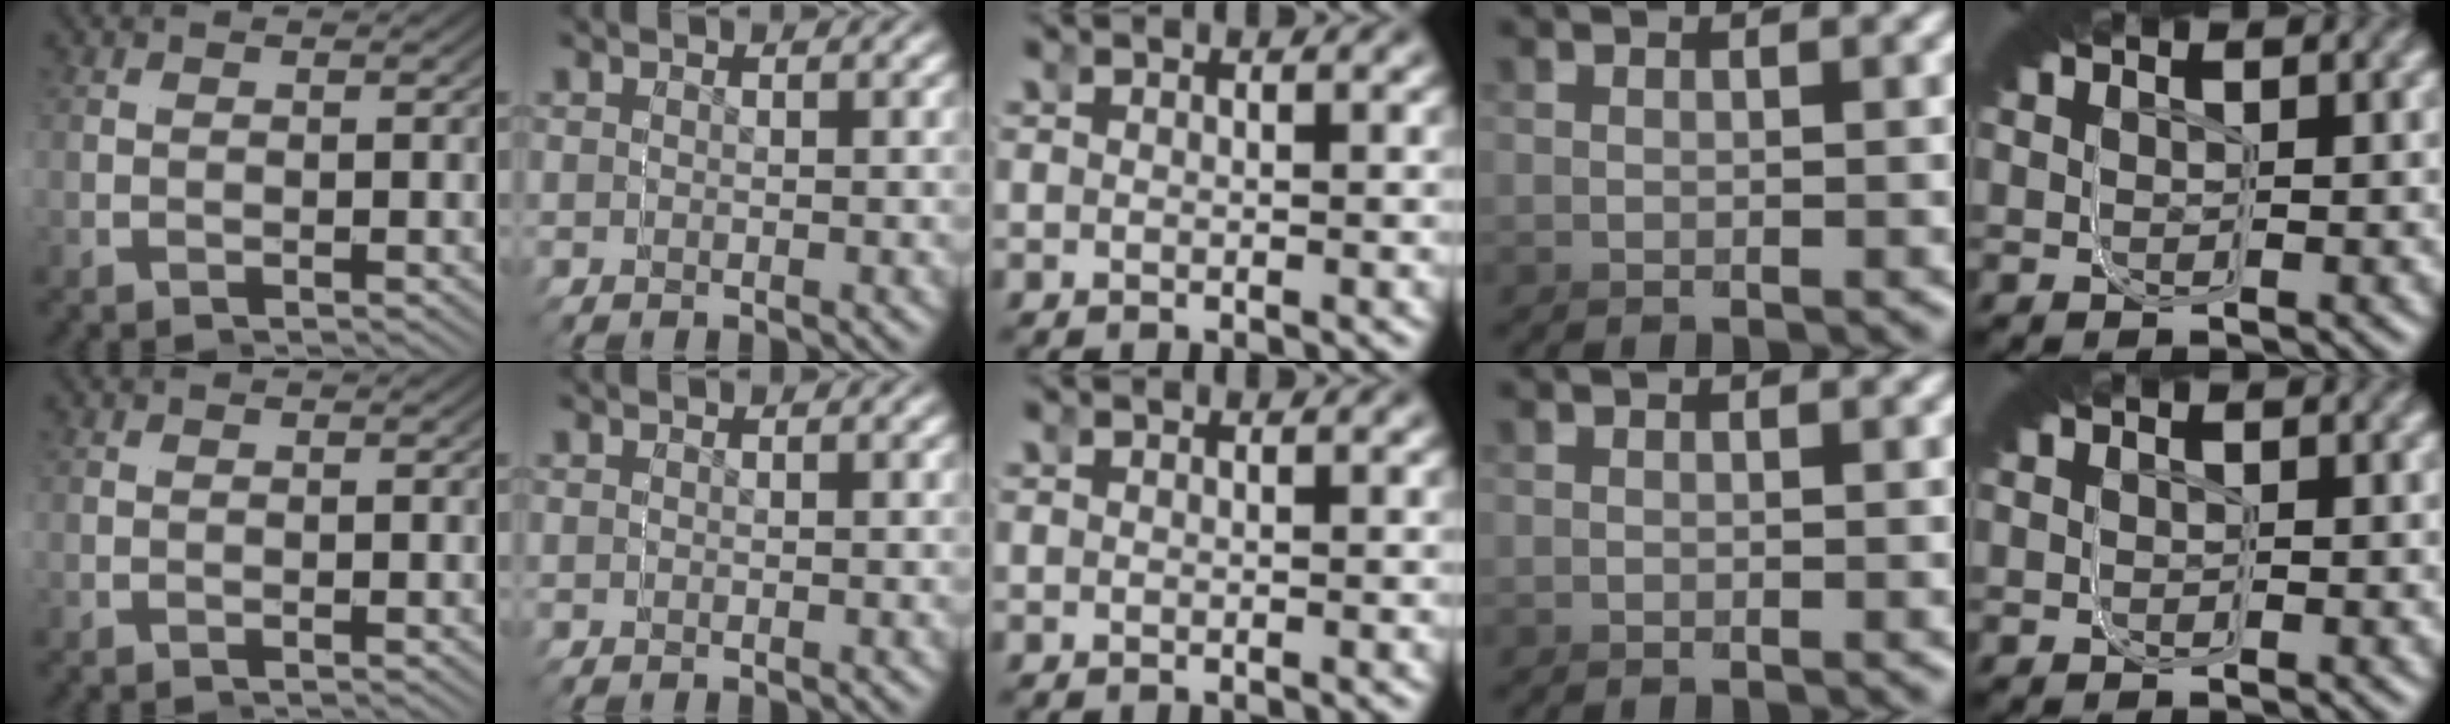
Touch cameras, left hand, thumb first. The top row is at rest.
{"little": {"total": 0.6, "force": [-0.4, -0.2, -0.3], "torque": [0.003, -0.003, -0.004]}}